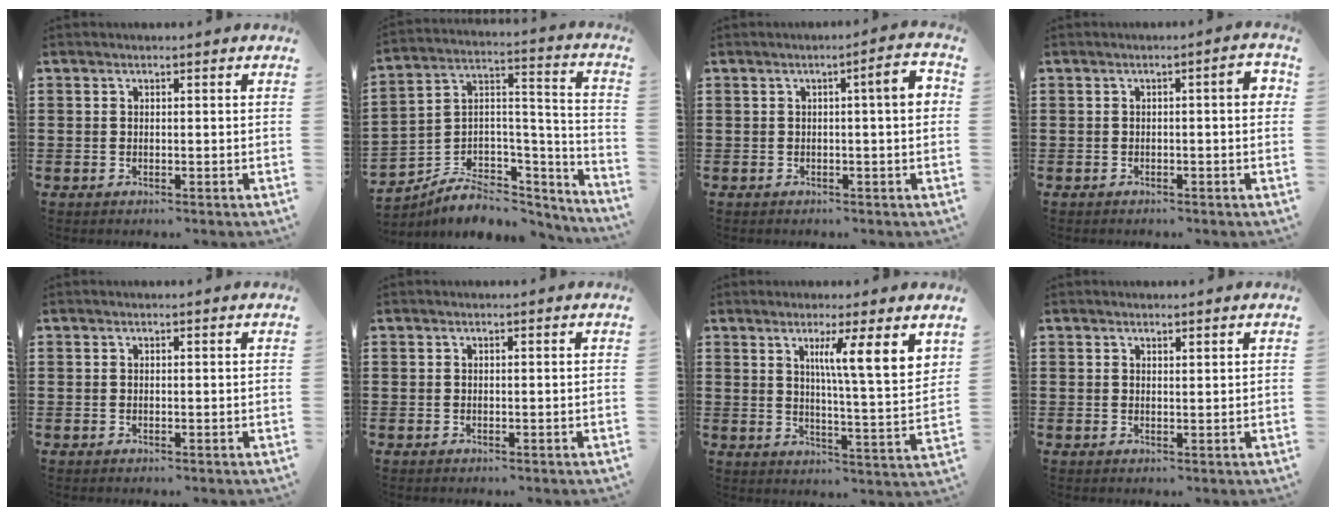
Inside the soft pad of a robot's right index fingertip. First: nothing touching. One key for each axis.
{"total": 6.3, "fx": -4.3, "fy": 4.0, "fz": 2.2, "tx": -0.052, "ty": 0.005, "tz": -0.078}
{"total": 4.2, "fx": 0.3, "fy": 0.4, "fz": 4.2, "tx": -0.061, "ty": -0.003, "tz": -0.001}
{"total": 2.6, "fx": -0.4, "fy": 0.5, "fz": 2.5, "tx": -0.035, "ty": -0.001, "tz": -0.010}
{"total": 0.0}
{"total": 0.0}
{"total": 7.6, "fx": 3.9, "fy": -0.2, "fz": 6.5, "tx": -0.112, "ty": -0.020, "tz": 0.058}
{"total": 0.8, "fx": 0.8, "fy": 0.1, "fz": 0.2, "tx": -0.004, "ty": 0.001, "tz": 0.015}